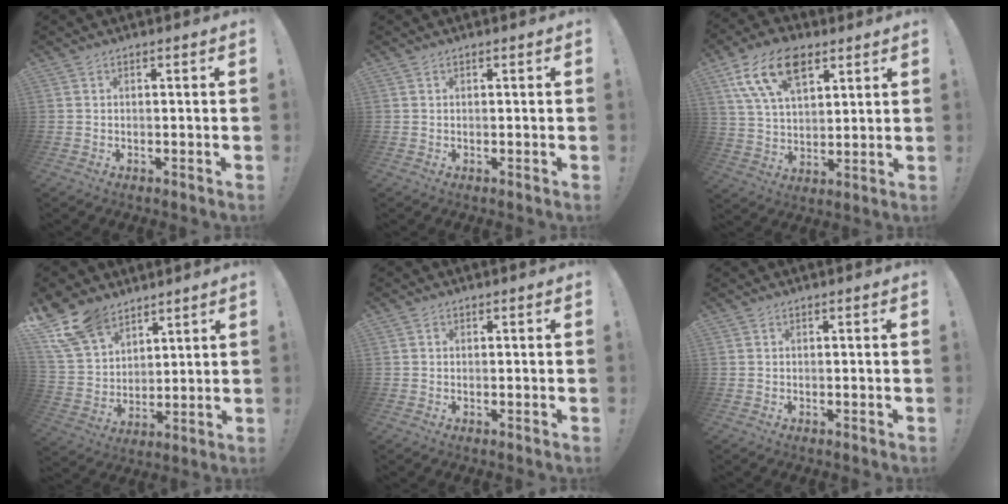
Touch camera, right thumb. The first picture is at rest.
{"total": 0.0}
{"total": 16.5, "force": [8.7, 9.1, 10.7], "torque": [-0.198, -0.027, 0.159]}
{"total": 16.3, "force": [11.3, 9.8, 6.5], "torque": [-0.128, -0.070, 0.220]}
{"total": 0.6, "force": [0.2, 0.5, 0.0], "torque": [0.006, 0.001, 0.003]}
{"total": 0.0}